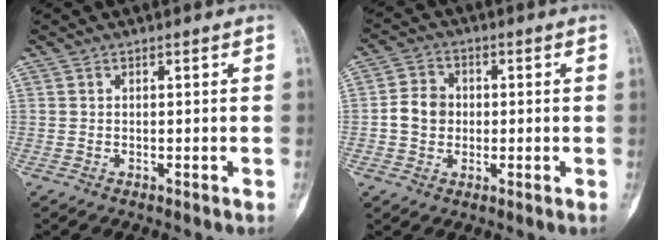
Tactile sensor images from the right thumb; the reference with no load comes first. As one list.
[{"total": 6.0, "force": [-0.3, 5.2, 2.9], "torque": [-0.035, 0.013, -0.012]}]